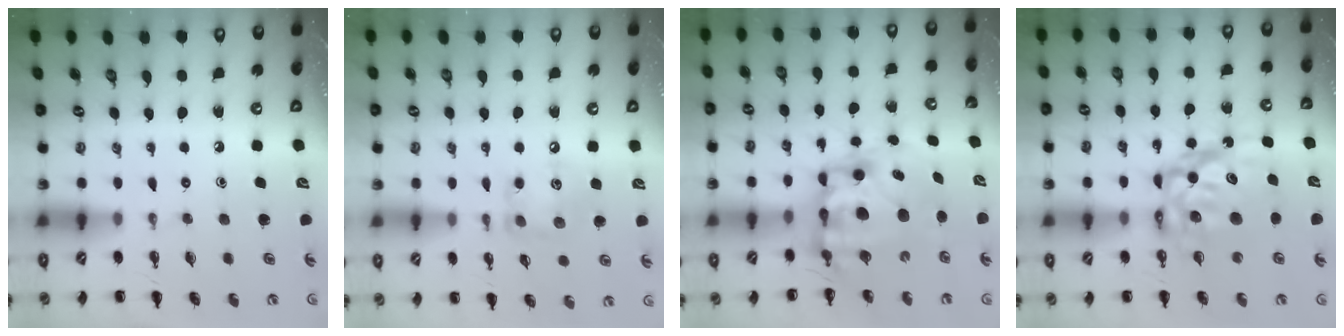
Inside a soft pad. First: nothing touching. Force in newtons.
{"total": 10.1, "press": 10.0, "slide": 1.2}
{"total": 12.5, "press": 12.0, "slide": 3.2}
{"total": 11.8, "press": 11.4, "slide": 3.1}